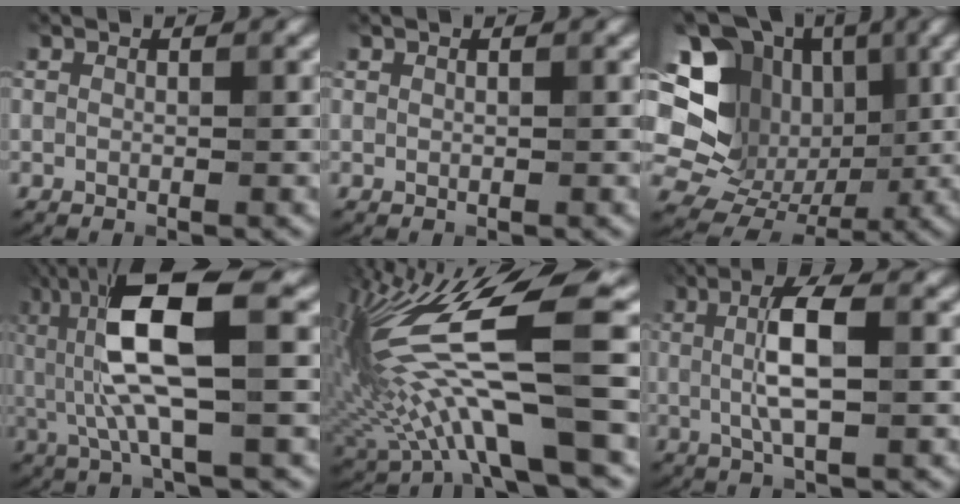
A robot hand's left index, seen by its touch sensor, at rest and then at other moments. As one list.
[{"total": 0.0}, {"total": 17.9, "force": [4.5, 14.8, 9.1], "torque": [-0.193, 0.058, 0.063]}, {"total": 9.8, "force": [1.6, 2.5, 9.3], "torque": [-0.189, 0.004, 0.031]}, {"total": 13.9, "force": [0.8, 3.8, 13.4], "torque": [-0.268, -0.003, 0.021]}, {"total": 4.9, "force": [0.4, 1.2, 4.8], "torque": [-0.093, 0.006, 0.005]}]